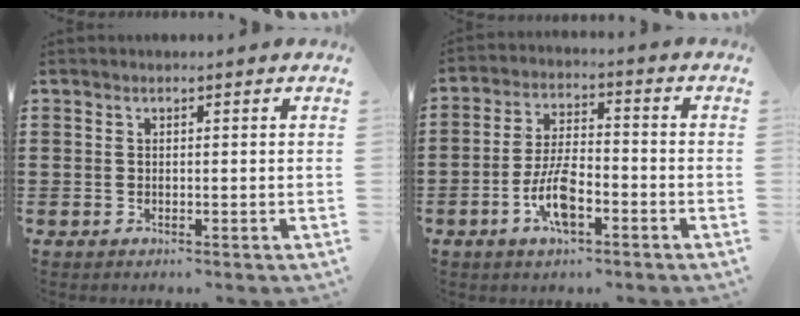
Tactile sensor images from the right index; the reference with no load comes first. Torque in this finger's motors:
{"motor_torque": [2.14, 0.00, 0.93, 0.21]}